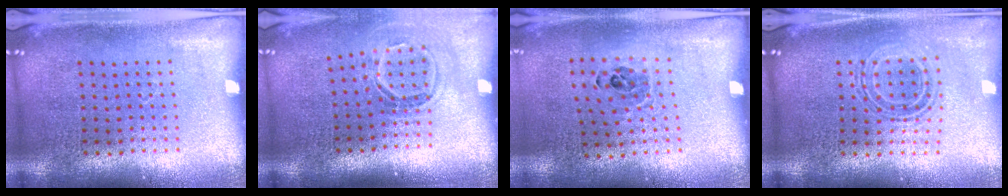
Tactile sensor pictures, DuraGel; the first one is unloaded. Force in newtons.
{"total": 1.7, "press": 1.2, "slide": 1.2}
{"total": 0.9, "press": 0.8, "slide": 0.3}
{"total": 0.9, "press": 0.8, "slide": 0.3}